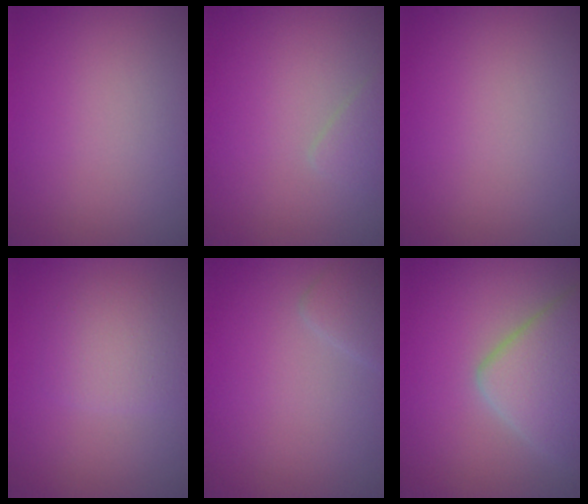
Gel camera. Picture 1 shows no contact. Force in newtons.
{"total": 1.1, "press": 1.1, "slide": 0.1}
{"total": 0.0}
{"total": 2.3, "press": 2.3, "slide": 0.1}
{"total": 1.4, "press": 1.4, "slide": 0.1}
{"total": 6.3, "press": 6.3, "slide": 0.3}